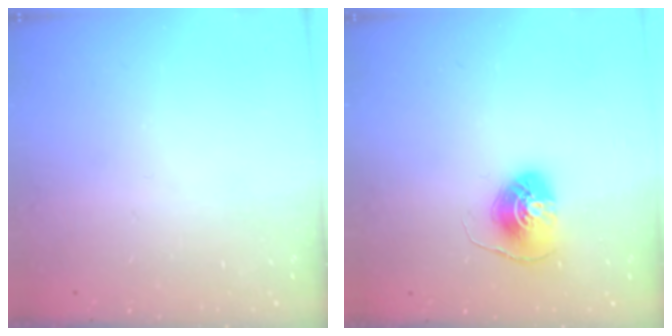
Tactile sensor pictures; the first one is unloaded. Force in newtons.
{"total": 7.8, "press": 7.8, "slide": 0.3}